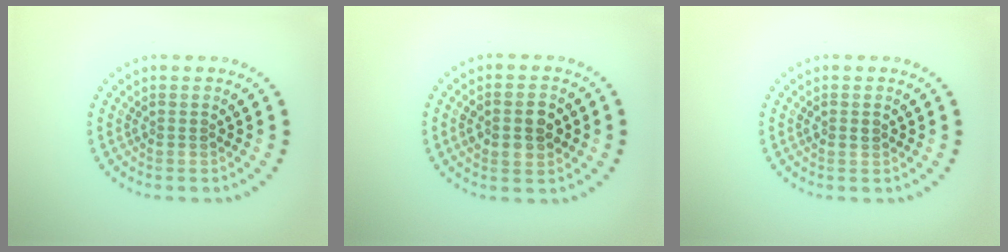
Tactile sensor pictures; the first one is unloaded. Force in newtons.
{"total": 3.8, "press": 3.8, "slide": 0.2}
{"total": 0.9, "press": 0.9, "slide": 0.1}